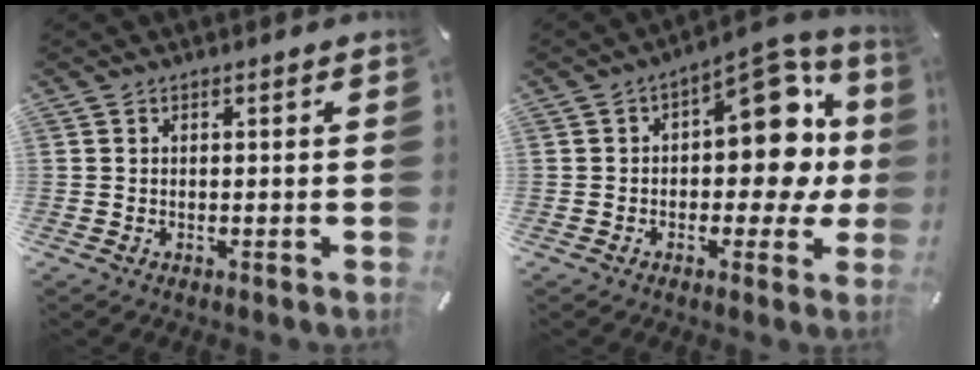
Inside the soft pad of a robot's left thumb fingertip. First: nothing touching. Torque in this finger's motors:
{"motor_torque": [1.85, 1.80, 0.67, 0.36, 0.34]}